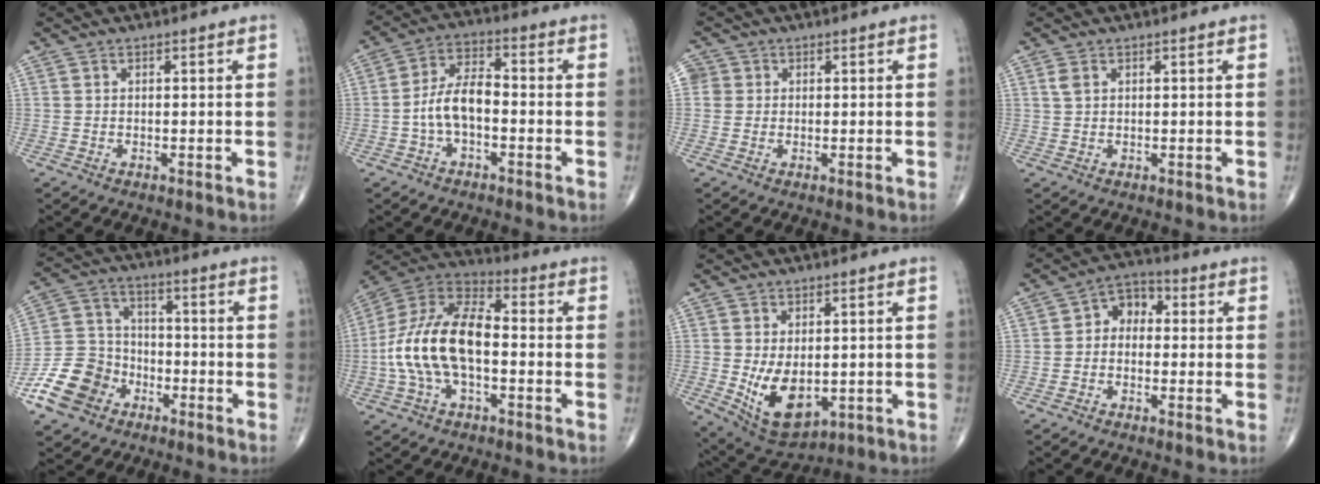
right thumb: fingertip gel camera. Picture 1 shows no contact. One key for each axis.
{"total": 7.8, "fx": -1.8, "fy": 3.9, "fz": 6.5, "tx": -0.122, "ty": 0.033, "tz": -0.042}
{"total": 2.8, "fx": 0.4, "fy": 2.7, "fz": 0.5, "tx": 0.008, "ty": 0.007, "tz": 0.005}
{"total": 1.5, "fx": 0.7, "fy": 0.9, "fz": 1.0, "tx": -0.024, "ty": 0.006, "tz": 0.018}
{"total": 11.9, "fx": -6.4, "fy": 9.0, "fz": 4.4, "tx": -0.064, "ty": 0.051, "tz": -0.126}
{"total": 16.9, "fx": -2.1, "fy": 8.7, "fz": 14.3, "tx": -0.284, "ty": 0.043, "tz": -0.047}
{"total": 10.5, "fx": -1.3, "fy": 6.2, "fz": 8.3, "tx": -0.126, "ty": -0.015, "tz": 0.000}
{"total": 5.6, "fx": -0.1, "fy": 4.2, "fz": 3.7, "tx": -0.031, "ty": 0.023, "tz": -0.019}